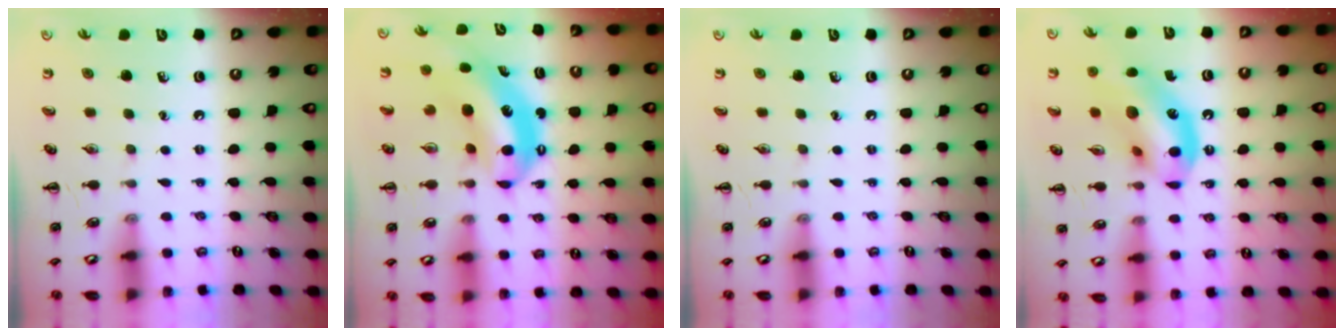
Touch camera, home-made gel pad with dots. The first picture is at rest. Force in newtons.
{"total": 7.3, "press": 7.1, "slide": 1.7}
{"total": 0.0}
{"total": 16.4, "press": 16.1, "slide": 3.2}